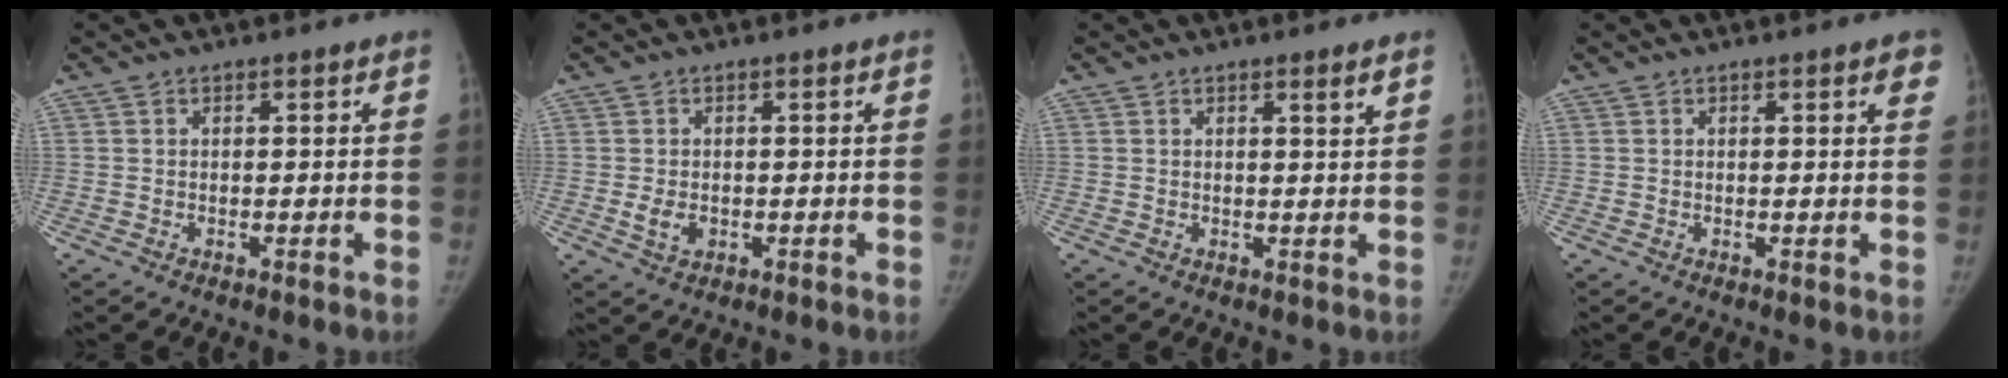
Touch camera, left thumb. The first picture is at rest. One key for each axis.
{"total": 2.8, "fx": -0.5, "fy": 2.0, "fz": 1.9, "tx": -0.029, "ty": -0.001, "tz": -0.005}
{"total": 1.6, "fx": 1.1, "fy": 0.0, "fz": 1.2, "tx": -0.017, "ty": -0.009, "tz": 0.016}
{"total": 2.1, "fx": 1.2, "fy": 0.5, "fz": 1.7, "tx": -0.012, "ty": -0.002, "tz": 0.009}